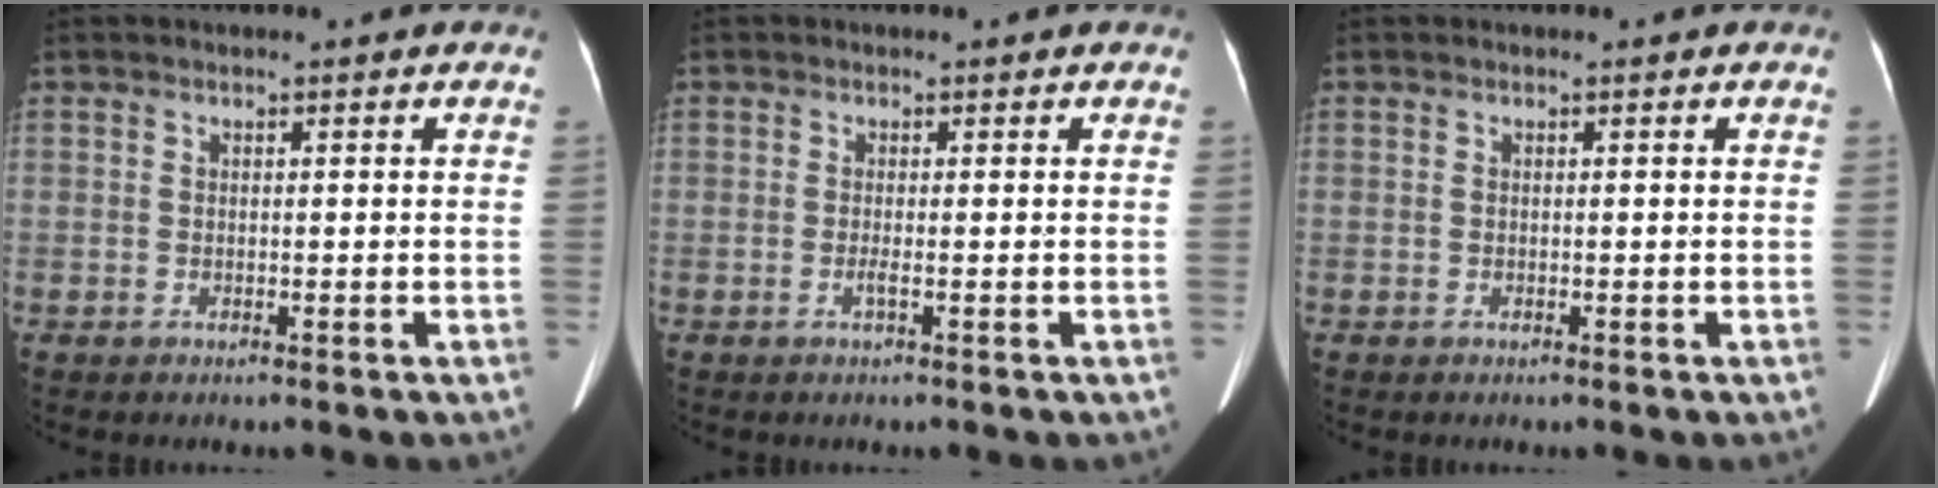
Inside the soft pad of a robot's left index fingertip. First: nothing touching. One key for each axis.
{"total": 0.7, "fx": 0.0, "fy": -0.1, "fz": 0.7, "tx": -0.016, "ty": -0.001, "tz": -0.002}
{"total": 0.0}